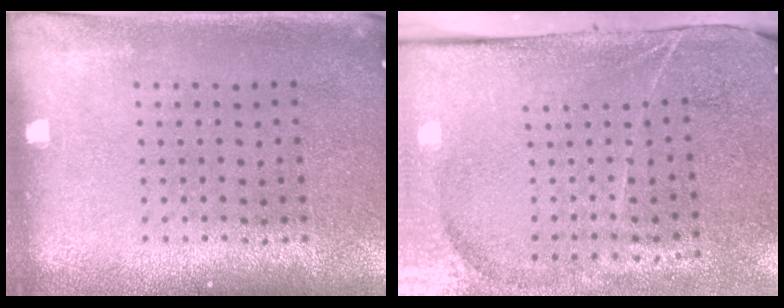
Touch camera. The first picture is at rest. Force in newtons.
{"total": 4.3, "press": 3.5, "slide": 2.6}